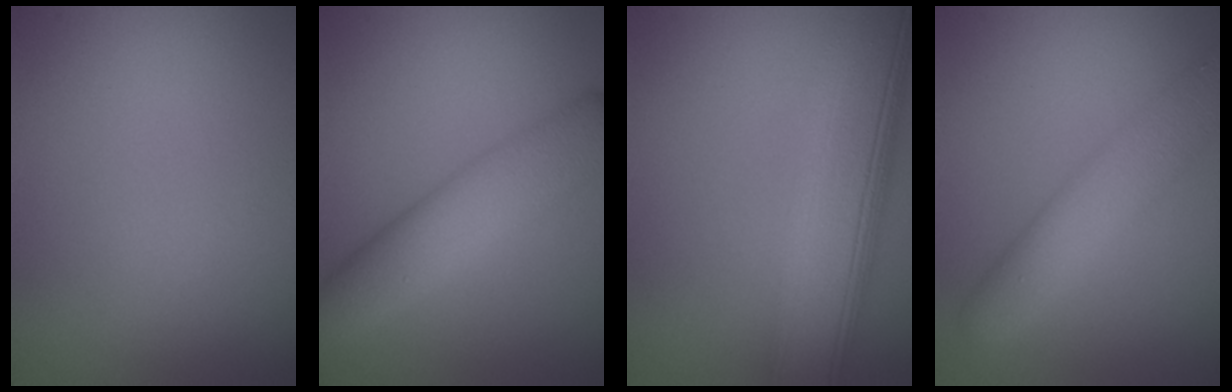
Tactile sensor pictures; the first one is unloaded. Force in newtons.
{"total": 6.4, "press": 6.4, "slide": 0.2}
{"total": 10.0, "press": 9.9, "slide": 0.9}
{"total": 5.5, "press": 5.5, "slide": 0.4}